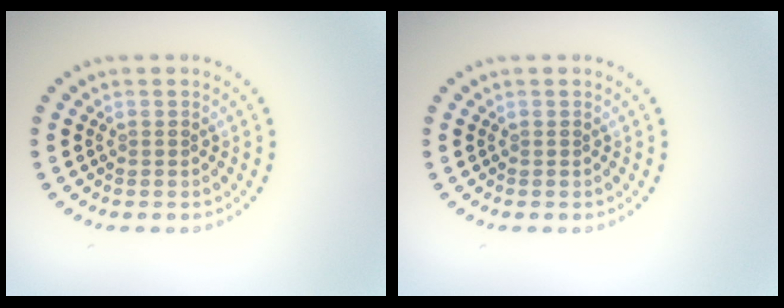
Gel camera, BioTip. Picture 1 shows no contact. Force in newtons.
{"total": 0.0}